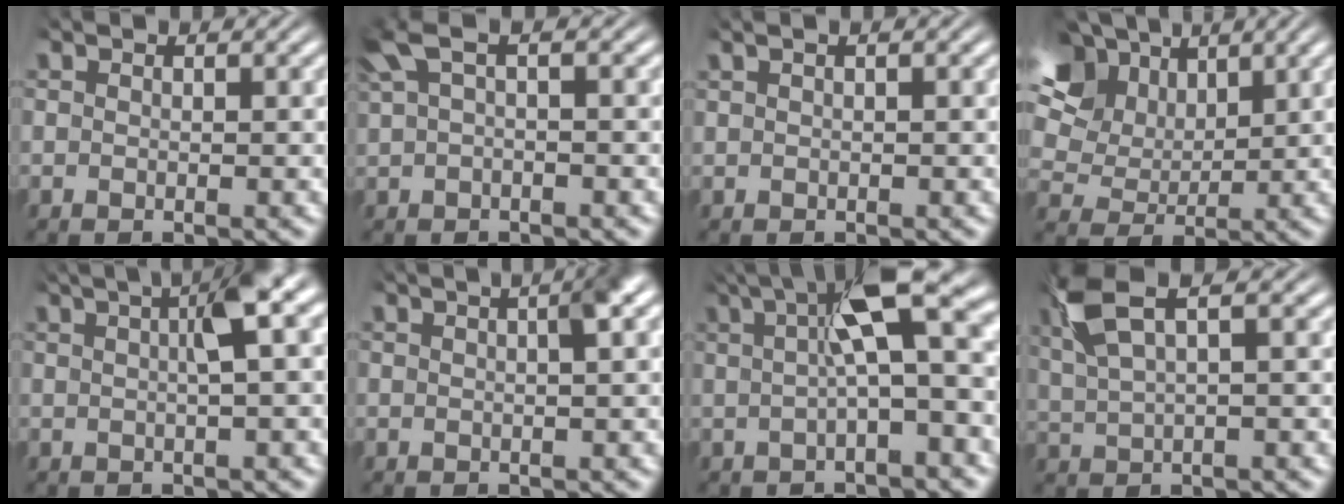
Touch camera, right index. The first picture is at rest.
{"total": 3.7, "force": [1.7, 1.5, 2.9], "torque": [-0.064, 0.015, 0.031]}
{"total": 0.9, "force": [0.6, 0.1, 0.7], "torque": [-0.006, 0.012, 0.006]}
{"total": 10.4, "force": [4.2, 7.4, 5.9], "torque": [-0.112, 0.001, 0.068]}
{"total": 6.1, "force": [2.4, 1.3, 5.4], "torque": [-0.068, 0.029, 0.025]}
{"total": 4.2, "force": [1.5, 1.0, 3.8], "torque": [-0.039, 0.019, 0.015]}
{"total": 8.7, "force": [2.5, 1.8, 8.1], "torque": [-0.094, 0.032, 0.029]}
{"total": 5.9, "force": [2.5, 2.7, 4.6], "torque": [-0.098, 0.010, 0.048]}